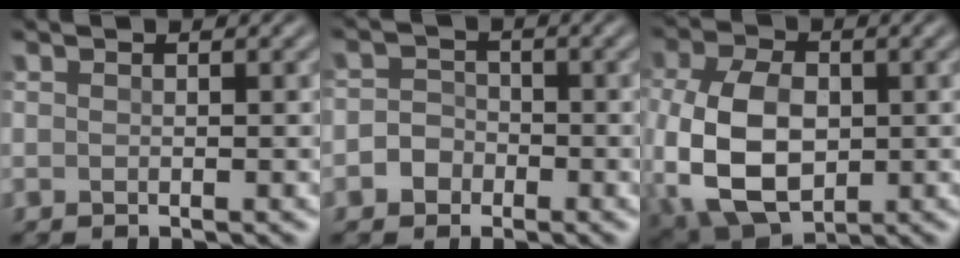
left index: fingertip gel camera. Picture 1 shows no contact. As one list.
[{"total": 1.9, "force": [-0.7, 1.7, 0.3], "torque": [0.013, 0.008, -0.022]}, {"total": 9.8, "force": [-0.6, 6.7, 7.1], "torque": [-0.171, -0.010, -0.006]}]